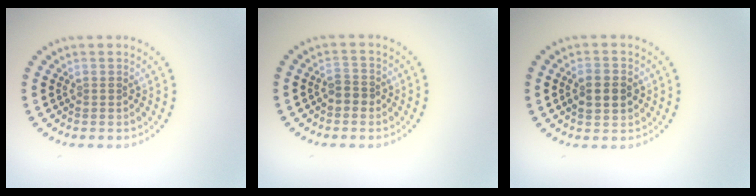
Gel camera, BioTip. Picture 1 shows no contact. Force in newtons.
{"total": 1.6, "press": 1.5, "slide": 0.6}
{"total": 2.6, "press": 2.6, "slide": 0.2}